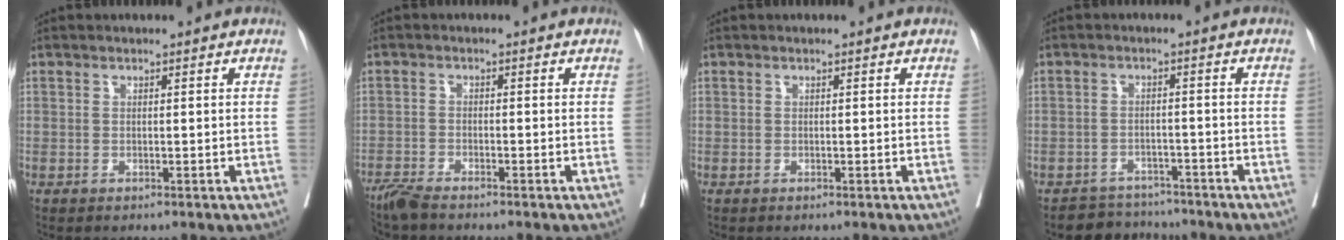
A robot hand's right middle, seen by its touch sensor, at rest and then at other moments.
{"total": 3.0, "force": [-2.7, 0.0, 1.3], "torque": [-0.026, -0.009, -0.055]}
{"total": 0.8, "force": [0.6, -0.5, 0.0], "torque": [-0.002, -0.003, 0.007]}
{"total": 3.9, "force": [-3.6, 1.2, -0.9], "torque": [0.020, 0.010, -0.057]}